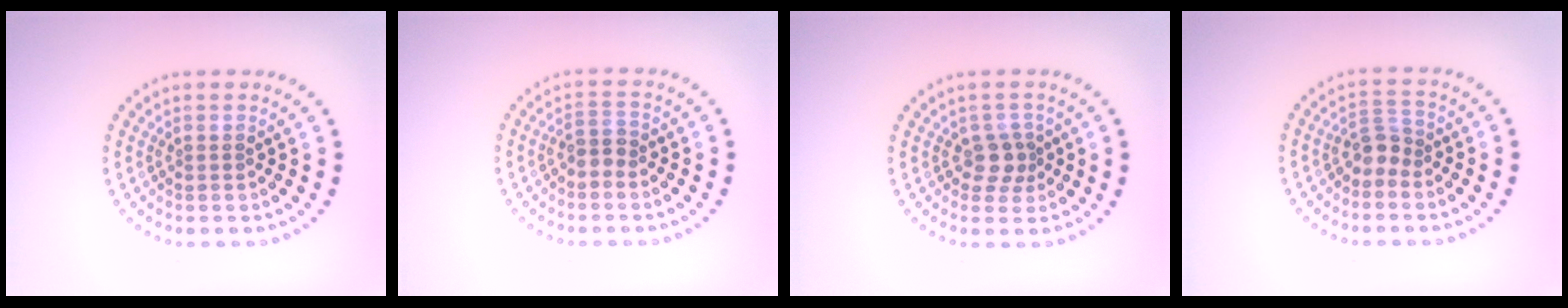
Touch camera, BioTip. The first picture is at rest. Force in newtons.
{"total": 1.6, "press": 1.3, "slide": 1.0}
{"total": 2.1, "press": 1.7, "slide": 1.3}
{"total": 1.9, "press": 1.6, "slide": 1.1}